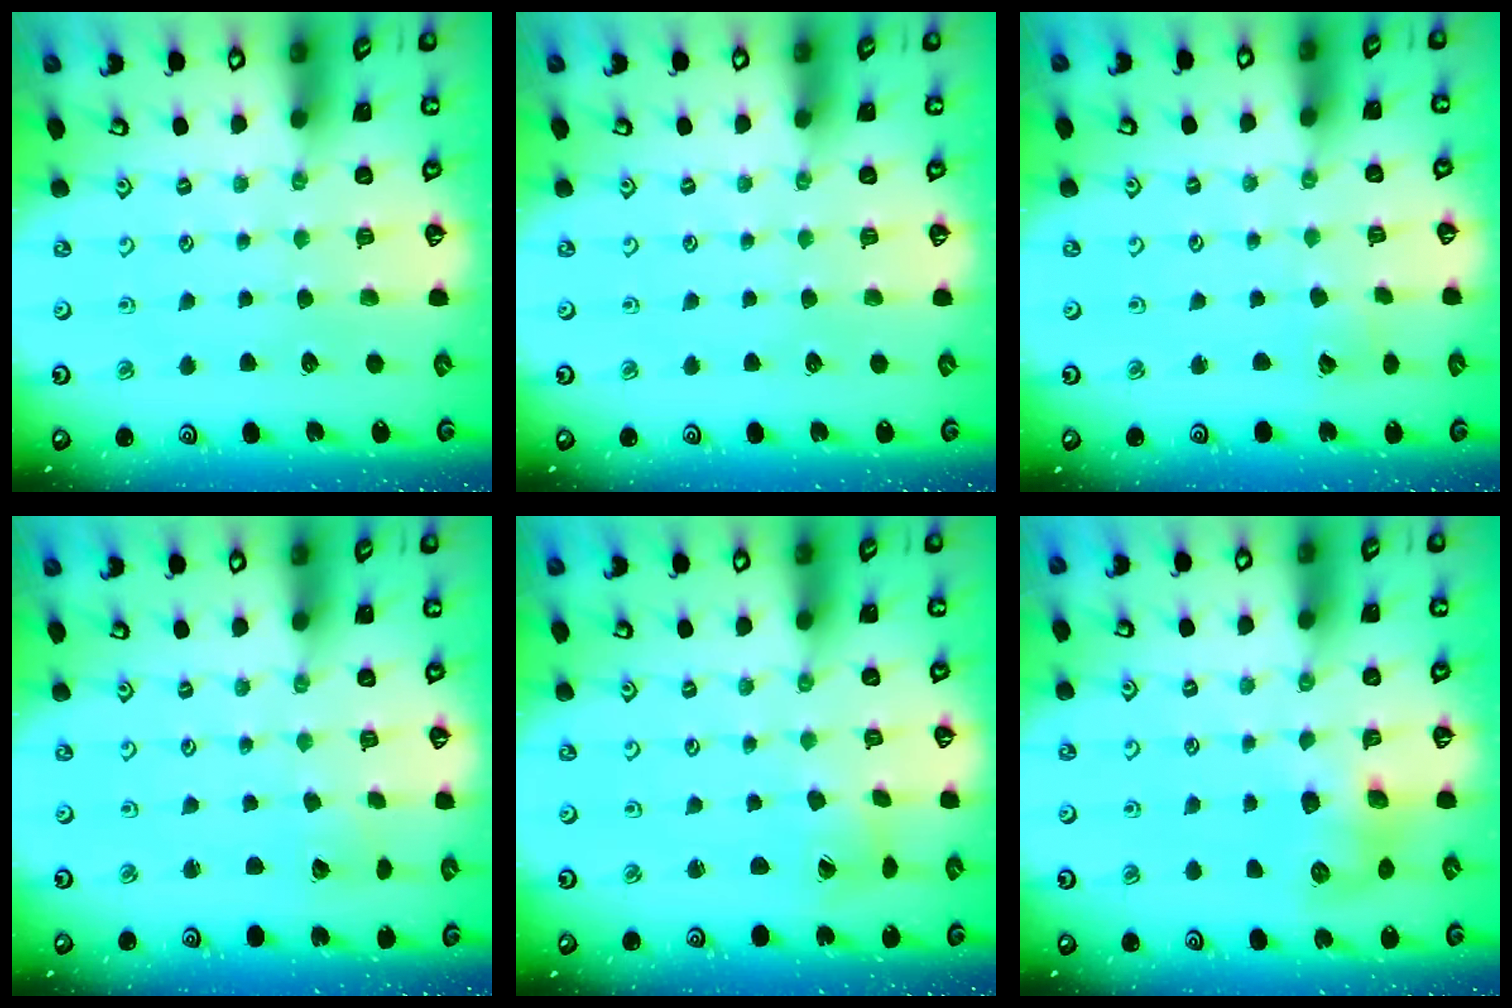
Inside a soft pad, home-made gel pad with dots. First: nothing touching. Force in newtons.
{"total": 0.0}
{"total": 1.4, "press": 1.4, "slide": 0.1}
{"total": 1.9, "press": 1.9, "slide": 0.0}
{"total": 2.4, "press": 2.4, "slide": 0.3}
{"total": 8.3, "press": 8.3, "slide": 0.4}